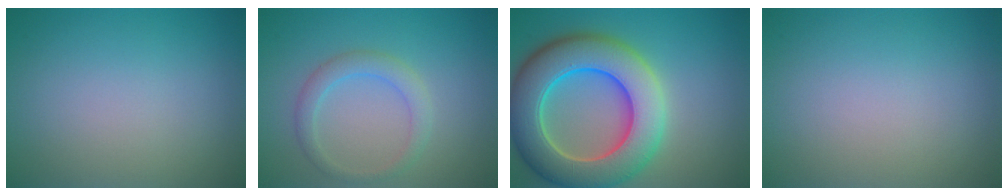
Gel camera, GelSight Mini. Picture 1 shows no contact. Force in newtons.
{"total": 2.4, "press": 2.4, "slide": 0.1}
{"total": 11.2, "press": 11.2, "slide": 0.6}
{"total": 0.0}